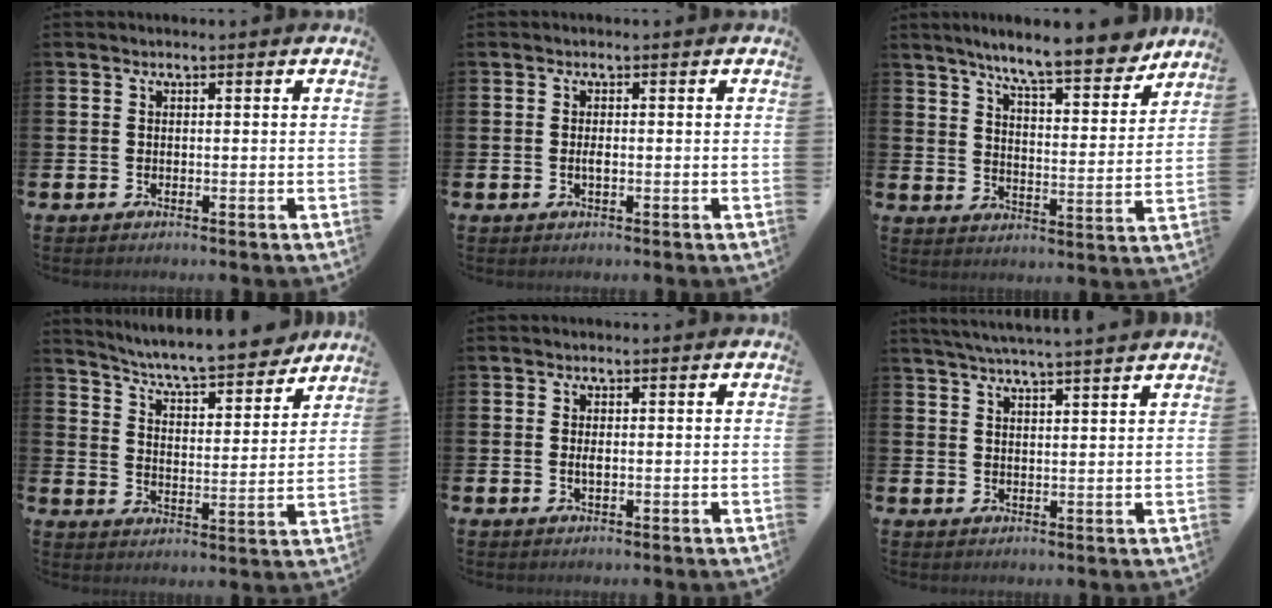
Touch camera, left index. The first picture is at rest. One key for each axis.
{"total": 1.1, "fx": -0.2, "fy": 0.4, "fz": 1.0, "tx": -0.016, "ty": -0.002, "tz": -0.005}
{"total": 9.8, "fx": 8.8, "fy": 0.9, "fz": 4.2, "tx": -0.088, "ty": -0.051, "tz": 0.151}
{"total": 7.6, "fx": 7.3, "fy": 0.3, "fz": 2.1, "tx": -0.067, "ty": -0.058, "tz": 0.124}
{"total": 1.0, "fx": 0.1, "fy": 0.4, "fz": 0.9, "tx": -0.014, "ty": 0.001, "tz": 0.000}
{"total": 4.3, "fx": 4.1, "fy": -0.8, "fz": 0.7, "tx": -0.031, "ty": -0.015, "tz": 0.075}